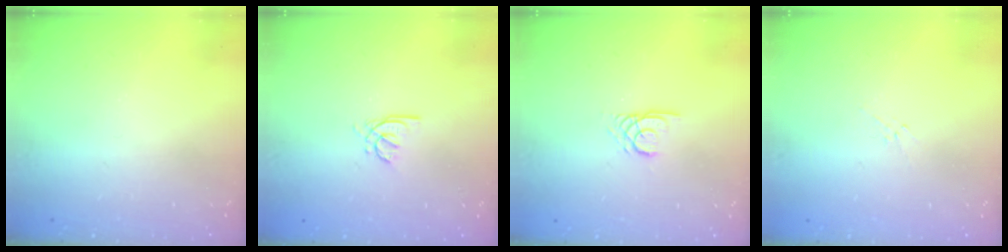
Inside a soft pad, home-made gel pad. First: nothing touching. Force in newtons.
{"total": 2.1, "press": 2.0, "slide": 0.6}
{"total": 2.4, "press": 2.4, "slide": 0.2}
{"total": 2.1, "press": 2.0, "slide": 0.6}